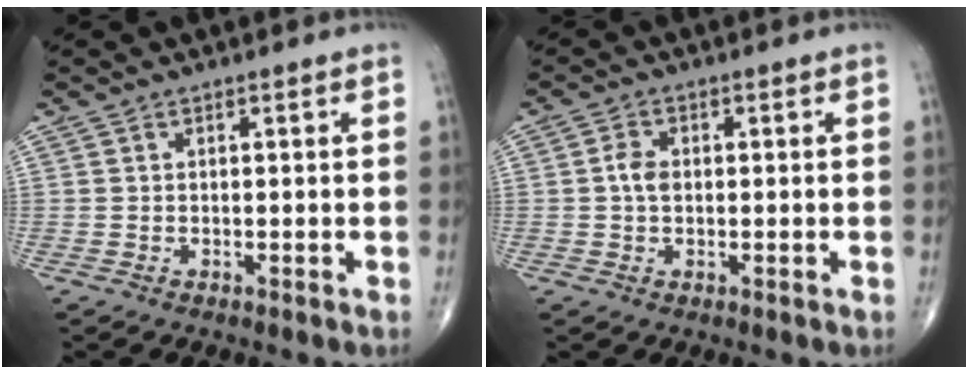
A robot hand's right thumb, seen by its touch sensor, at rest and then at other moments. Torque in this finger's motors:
{"motor_torque": [0.65, 1.26, 0.78, -0.13, 0.00]}